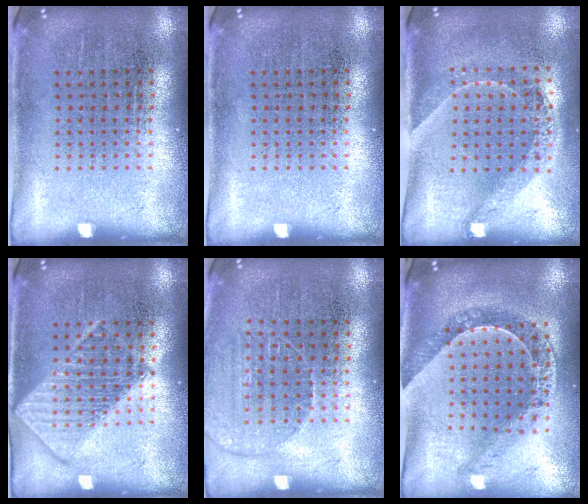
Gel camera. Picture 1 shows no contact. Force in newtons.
{"total": 0.0}
{"total": 1.5, "press": 1.2, "slide": 0.9}
{"total": 2.9, "press": 2.9, "slide": 0.3}
{"total": 1.4, "press": 1.3, "slide": 0.3}
{"total": 1.2, "press": 1.2, "slide": 0.3}